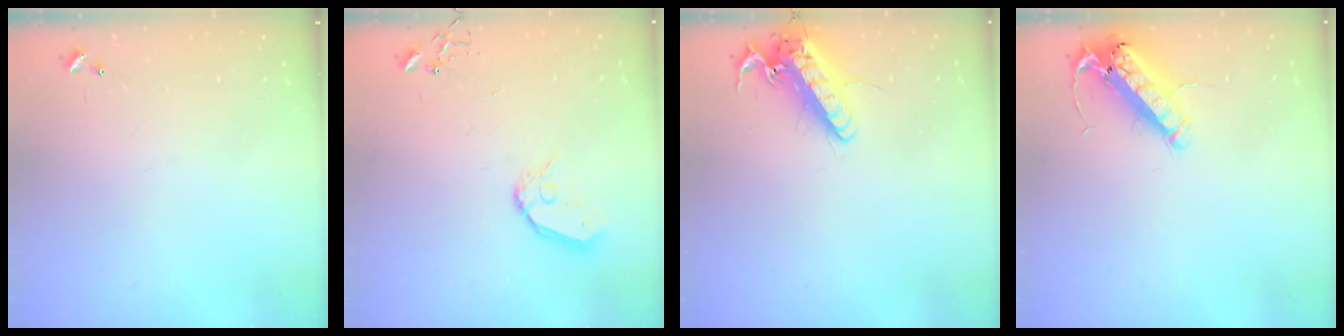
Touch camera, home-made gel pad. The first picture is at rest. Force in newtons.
{"total": 9.2, "press": 9.1, "slide": 0.9}
{"total": 15.0, "press": 14.7, "slide": 2.8}
{"total": 14.7, "press": 14.4, "slide": 2.7}